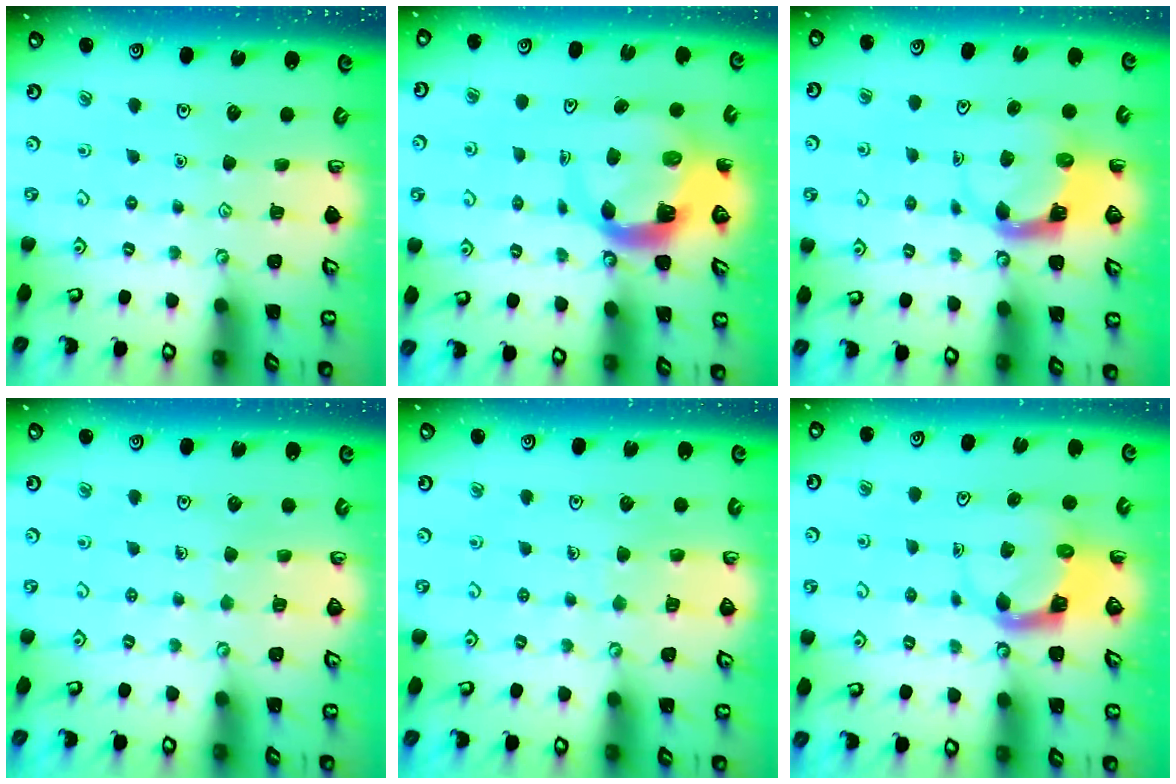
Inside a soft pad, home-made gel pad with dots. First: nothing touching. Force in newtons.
{"total": 6.6, "press": 6.5, "slide": 0.8}
{"total": 3.8, "press": 3.8, "slide": 0.2}
{"total": 4.6, "press": 4.6, "slide": 0.4}
{"total": 5.6, "press": 5.6, "slide": 0.5}
{"total": 3.8, "press": 3.7, "slide": 0.7}